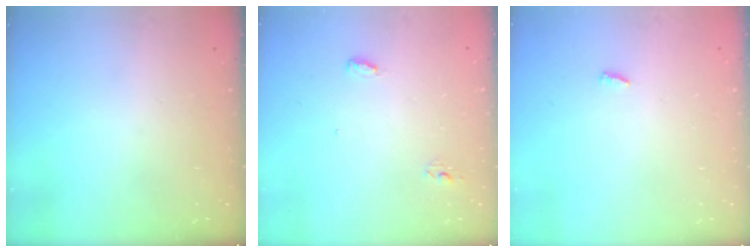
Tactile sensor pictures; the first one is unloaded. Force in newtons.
{"total": 4.3, "press": 4.0, "slide": 1.6}
{"total": 2.8, "press": 2.7, "slide": 0.3}